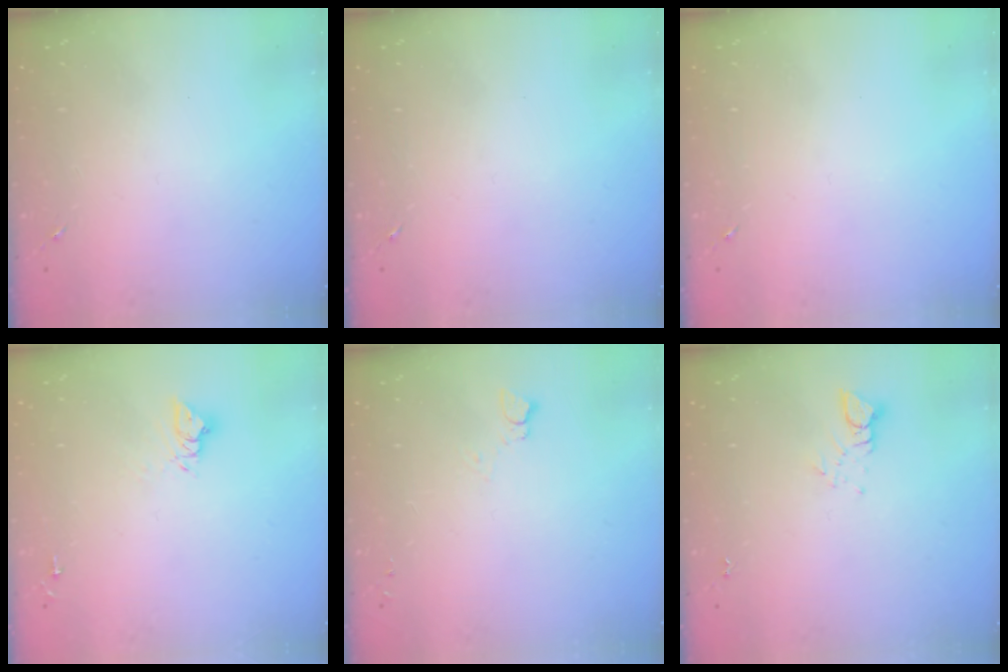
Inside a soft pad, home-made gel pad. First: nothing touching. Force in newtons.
{"total": 0.0}
{"total": 0.0}
{"total": 6.2, "press": 6.2, "slide": 0.3}
{"total": 2.8, "press": 2.7, "slide": 0.3}
{"total": 3.9, "press": 3.8, "slide": 0.3}